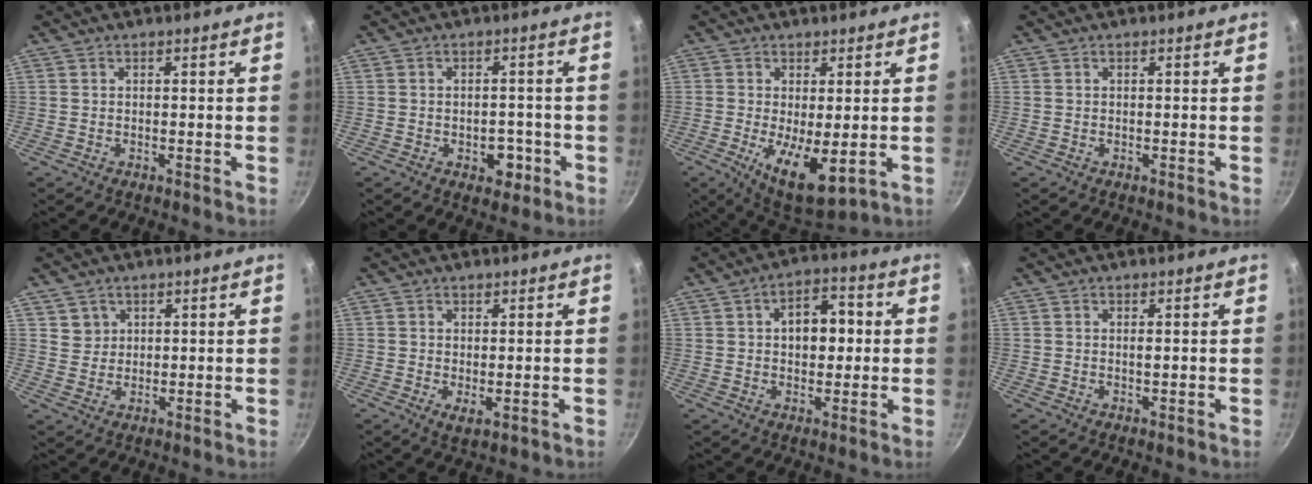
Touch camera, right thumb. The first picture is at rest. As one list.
[{"total": 5.0, "force": [-2.0, 3.2, 3.2], "torque": [-0.019, 0.011, -0.021]}, {"total": 10.5, "force": [-1.4, 4.0, 9.6], "torque": [-0.153, -0.019, -0.009]}, {"total": 0.0}, {"total": 3.1, "force": [1.5, 2.8, 0.4], "torque": [0.015, 0.004, 0.029]}, {"total": 2.2, "force": [-0.1, 1.0, 2.0], "torque": [-0.034, -0.010, 0.002]}, {"total": 8.8, "force": [0.9, 5.7, 6.7], "torque": [-0.061, 0.015, 0.005]}, {"total": 0.8, "force": [0.0, 0.1, 0.8], "torque": [-0.012, -0.002, 0.000]}]